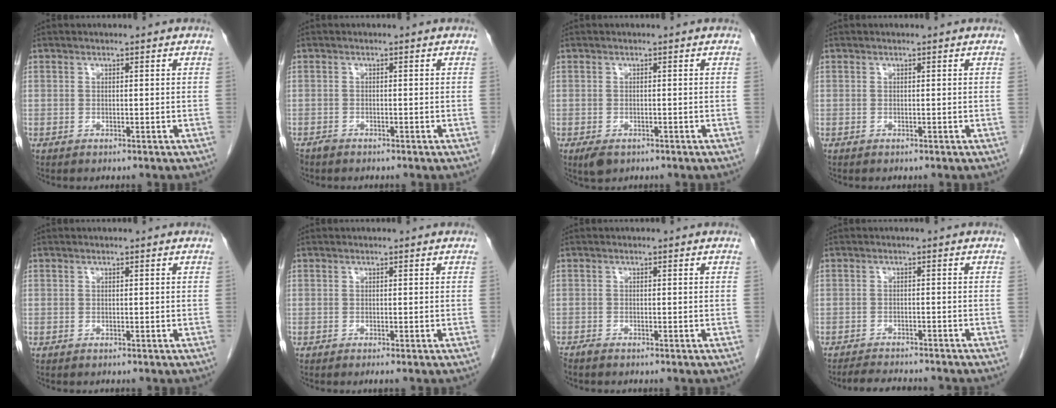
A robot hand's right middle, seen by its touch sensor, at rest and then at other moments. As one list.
[{"total": 1.0, "force": [-0.9, 0.4, 0.2], "torque": [-0.008, -0.001, -0.017]}, {"total": 2.3, "force": [-1.3, 1.2, 1.4], "torque": [-0.028, -0.004, -0.014]}, {"total": 0.0}, {"total": 0.0}, {"total": 0.5, "force": [-0.3, -0.1, 0.4], "torque": [-0.009, -0.001, -0.006]}, {"total": 1.0, "force": [-0.9, 0.0, 0.4], "torque": [-0.015, -0.004, -0.019]}, {"total": 6.8, "force": [-6.3, 0.8, 2.2], "torque": [-0.031, -0.010, -0.093]}]